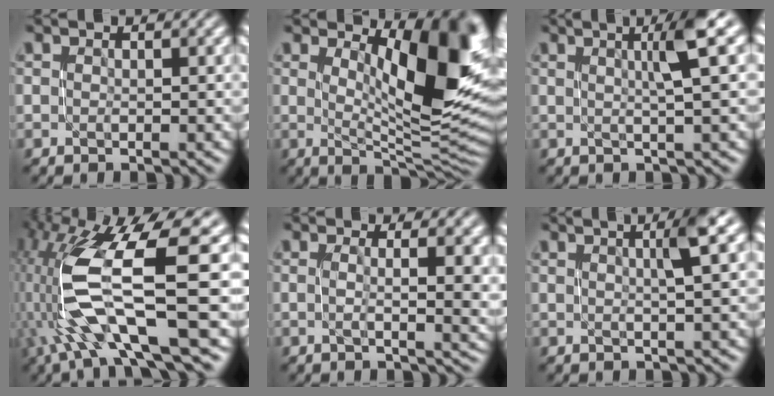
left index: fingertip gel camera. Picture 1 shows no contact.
{"total": 11.3, "force": [3.3, 3.6, 10.2], "torque": [-0.129, -0.010, 0.063]}
{"total": 4.1, "force": [1.1, 0.2, 3.9], "torque": [-0.064, 0.007, 0.023]}
{"total": 12.1, "force": [-1.7, 3.6, 11.4], "torque": [-0.243, -0.013, -0.017]}
{"total": 5.4, "force": [0.6, 1.9, 4.9], "torque": [-0.054, -0.001, 0.008]}
{"total": 3.3, "force": [0.9, 0.1, 3.2], "torque": [-0.048, 0.005, 0.018]}